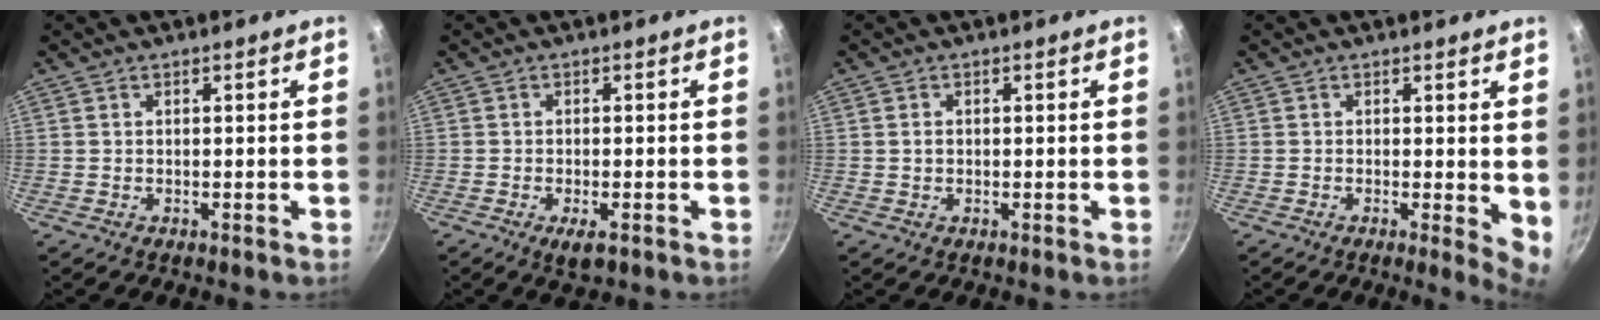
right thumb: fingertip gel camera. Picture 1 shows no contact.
{"total": 3.4, "force": [-1.6, 1.3, 2.7], "torque": [-0.047, 0.000, -0.025]}
{"total": 1.0, "force": [0.0, 0.8, 0.5], "torque": [-0.008, 0.004, 0.002]}
{"total": 4.5, "force": [0.5, 1.6, 4.2], "torque": [-0.051, -0.011, 0.004]}